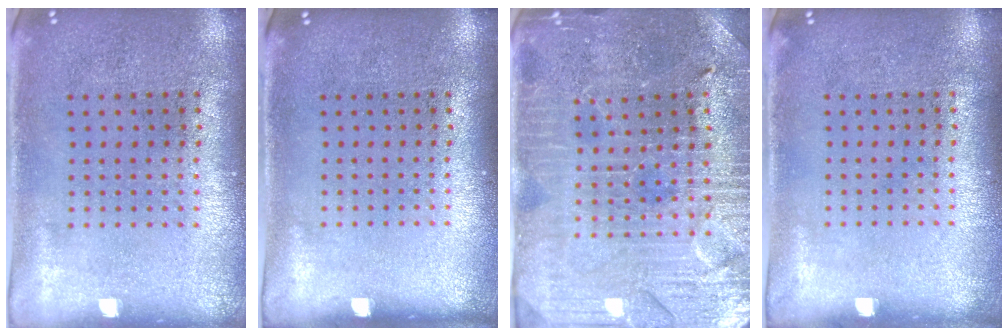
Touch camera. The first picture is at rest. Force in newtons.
{"total": 0.0}
{"total": 3.3, "press": 3.2, "slide": 0.5}
{"total": 0.0}